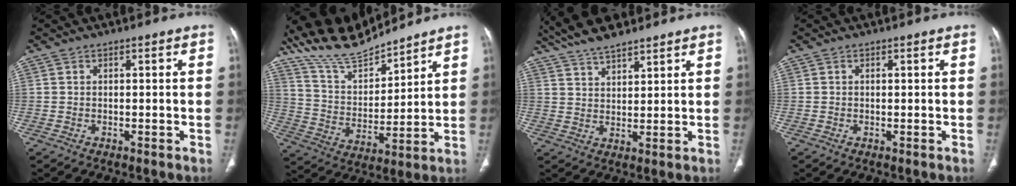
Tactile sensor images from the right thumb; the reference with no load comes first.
{"total": 17.3, "force": [15.7, 4.7, 5.6], "torque": [-0.071, -0.084, 0.298]}
{"total": 9.8, "force": [8.4, 2.5, 4.5], "torque": [-0.070, -0.022, 0.155]}
{"total": 0.0}